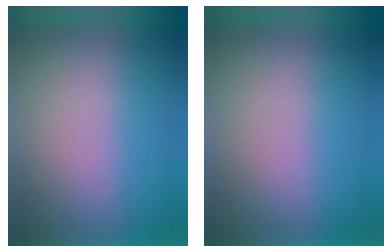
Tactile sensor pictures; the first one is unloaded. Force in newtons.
{"total": 0.0}